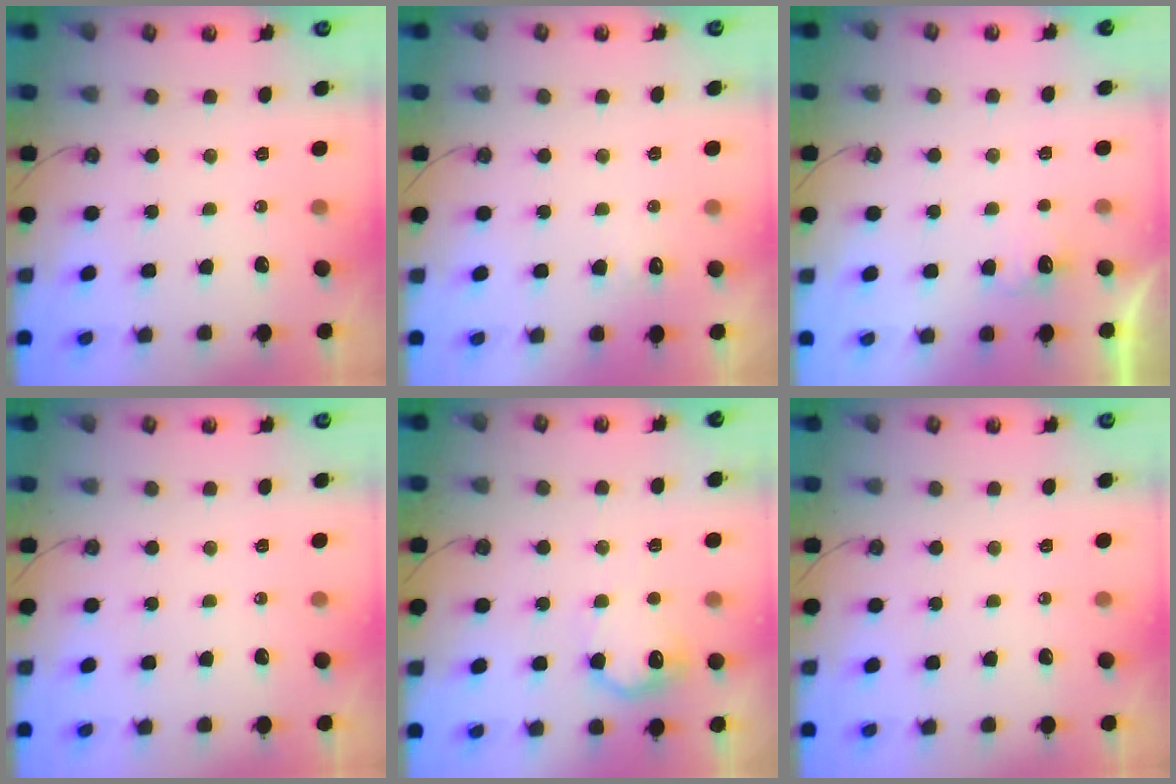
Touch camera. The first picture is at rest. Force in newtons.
{"total": 2.9, "press": 2.7, "slide": 1.0}
{"total": 4.5, "press": 4.4, "slide": 0.8}
{"total": 0.0}
{"total": 12.5, "press": 12.5, "slide": 0.5}
{"total": 0.0}